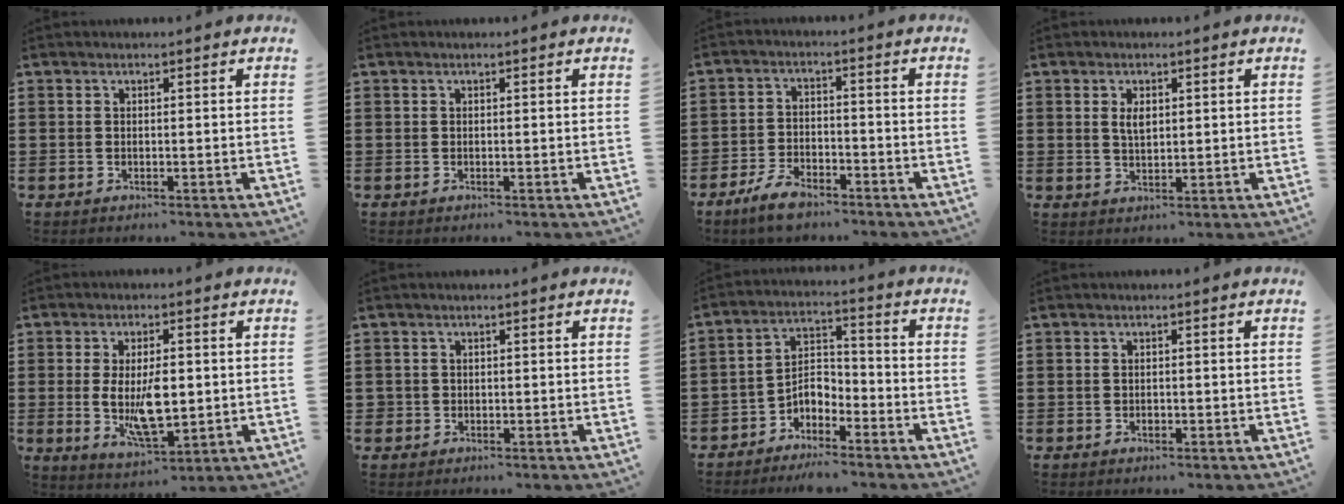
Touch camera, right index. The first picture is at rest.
{"total": 0.0}
{"total": 4.8, "force": [-3.8, 1.9, 2.4], "torque": [-0.052, 0.012, -0.074]}
{"total": 2.8, "force": [0.9, 1.4, 2.2], "torque": [-0.047, 0.007, 0.015]}
{"total": 8.4, "force": [-0.2, 3.7, 7.6], "torque": [-0.140, -0.006, -0.009]}
{"total": 1.1, "force": [-0.3, 1.0, 0.2], "torque": [-0.006, 0.003, -0.008]}
{"total": 5.0, "force": [-3.6, 2.6, 2.4], "torque": [-0.050, 0.014, -0.074]}
{"total": 0.5, "force": [-0.2, 0.3, 0.4], "torque": [-0.008, -0.001, -0.005]}